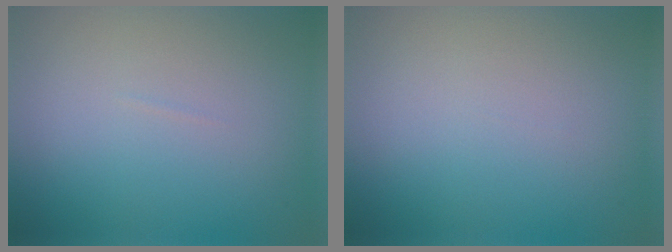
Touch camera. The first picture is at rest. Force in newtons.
{"total": 0.0}